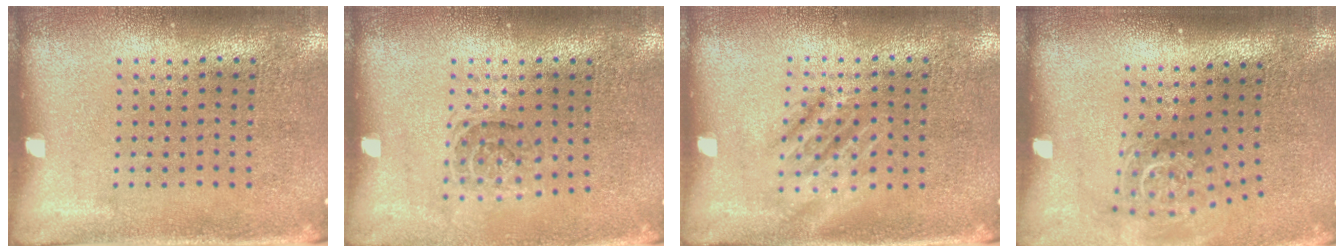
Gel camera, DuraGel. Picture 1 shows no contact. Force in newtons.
{"total": 1.2, "press": 1.0, "slide": 0.6}
{"total": 1.2, "press": 1.2, "slide": 0.2}
{"total": 1.9, "press": 1.3, "slide": 1.4}